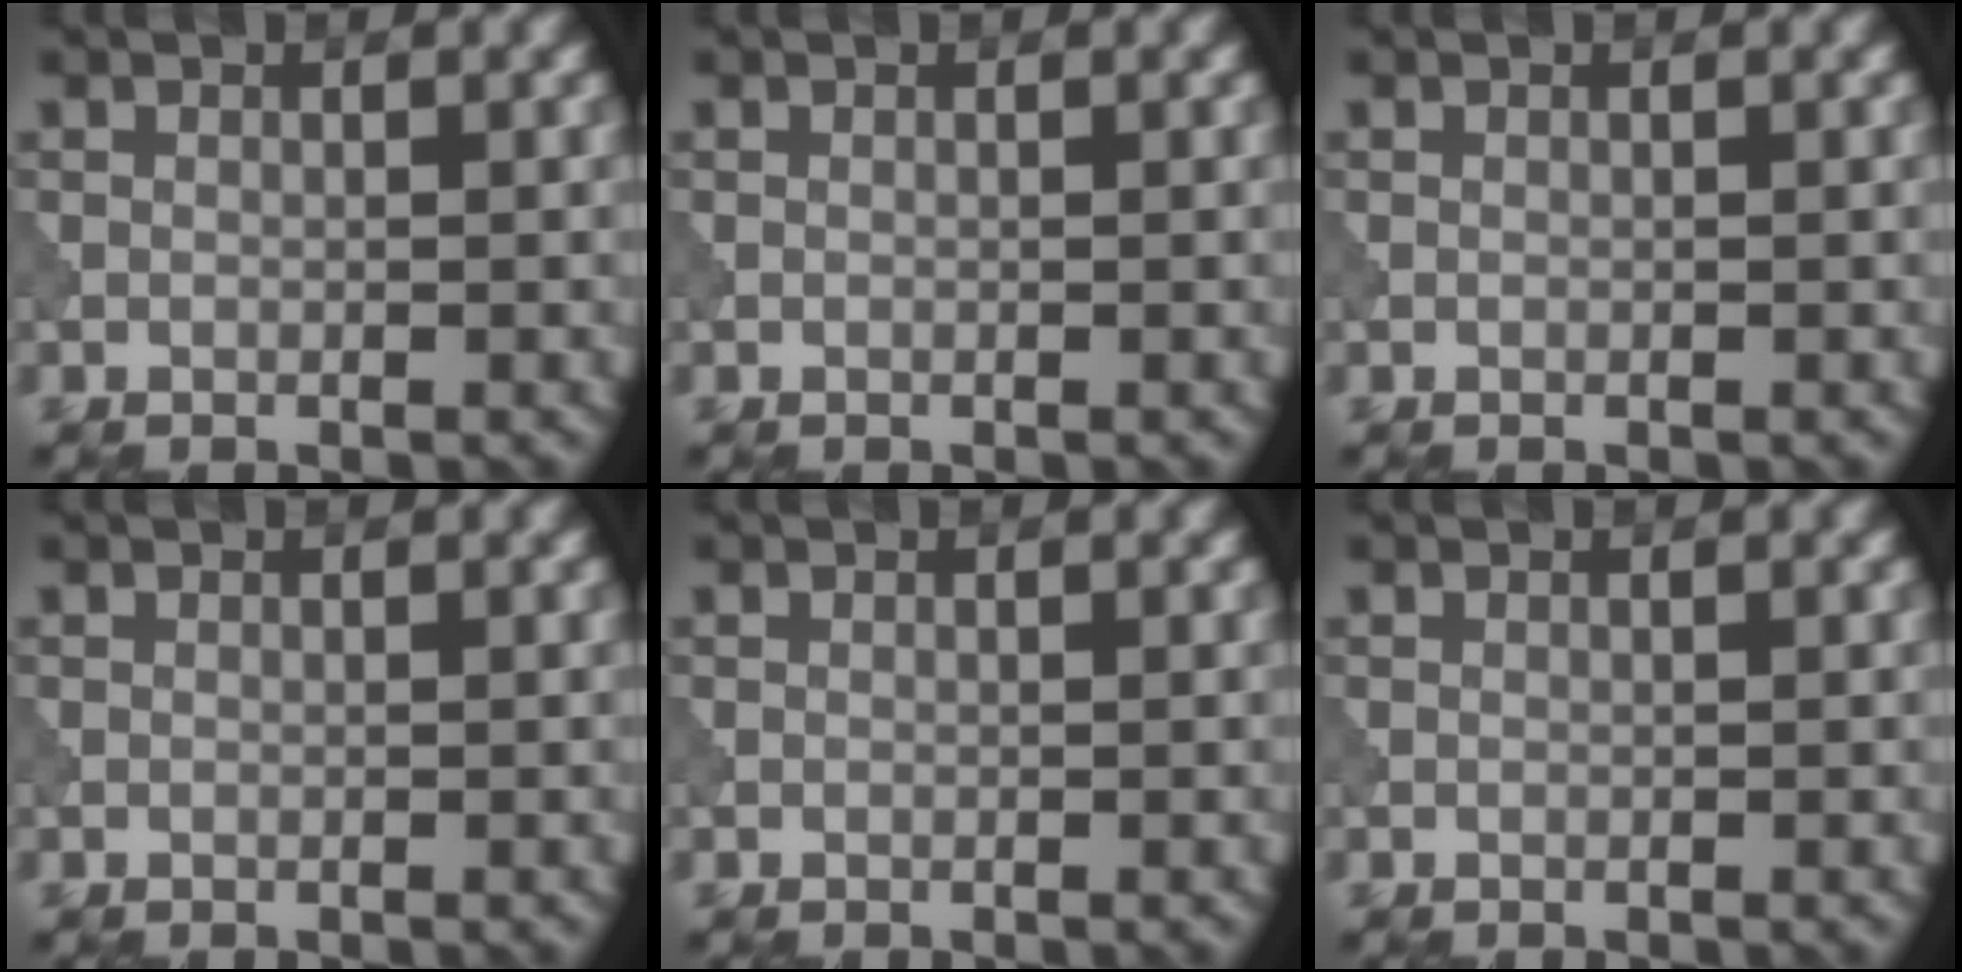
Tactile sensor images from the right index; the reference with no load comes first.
{"total": 0.0}
{"total": 0.0}
{"total": 0.0}
{"total": 0.0}
{"total": 0.0}